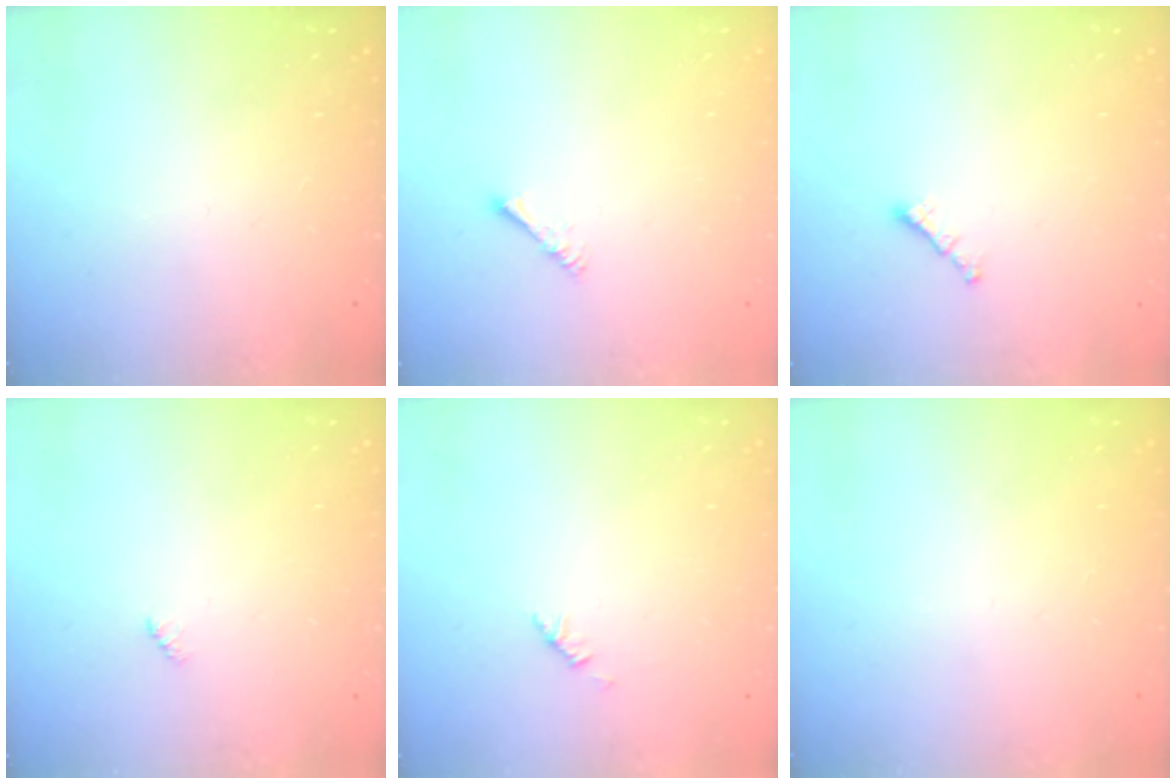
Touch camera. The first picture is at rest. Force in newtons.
{"total": 1.4, "press": 1.3, "slide": 0.3}
{"total": 0.7, "press": 0.6, "slide": 0.4}
{"total": 1.9, "press": 1.9, "slide": 0.4}
{"total": 1.9, "press": 1.8, "slide": 0.6}
{"total": 0.0}